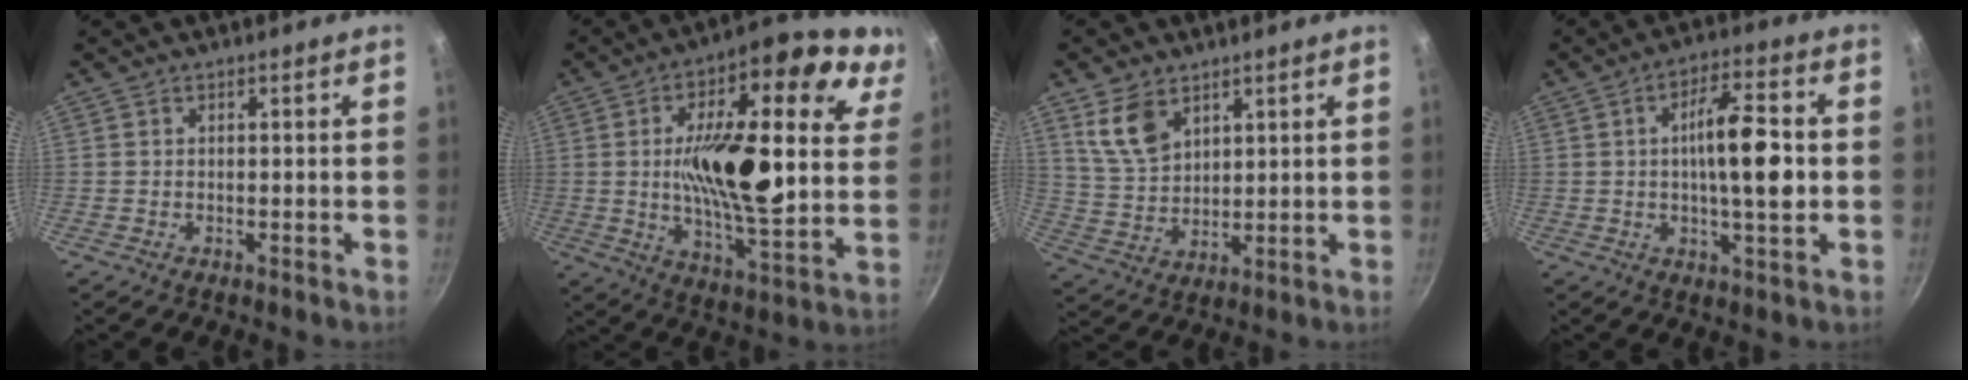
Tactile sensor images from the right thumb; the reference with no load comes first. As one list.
[{"total": 27.5, "force": [8.3, 11.9, 23.4], "torque": [-0.362, -0.039, 0.120]}, {"total": 8.6, "force": [4.8, 5.4, 4.8], "torque": [-0.074, -0.026, 0.103]}, {"total": 11.5, "force": [0.1, 3.4, 11.0], "torque": [-0.174, 0.017, -0.004]}]